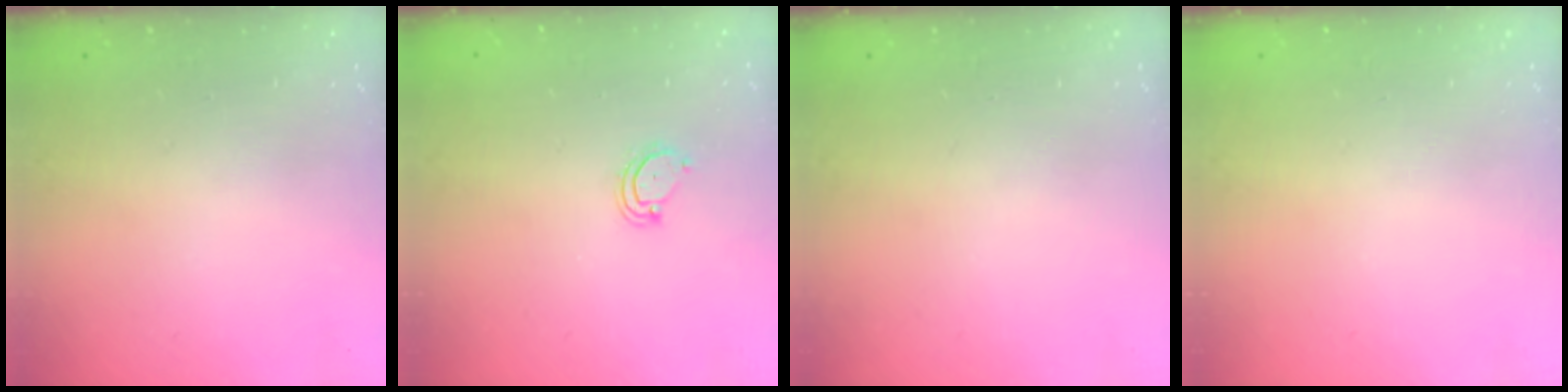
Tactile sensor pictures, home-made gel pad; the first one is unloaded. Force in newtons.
{"total": 3.5, "press": 3.5, "slide": 0.3}
{"total": 0.0}
{"total": 0.0}